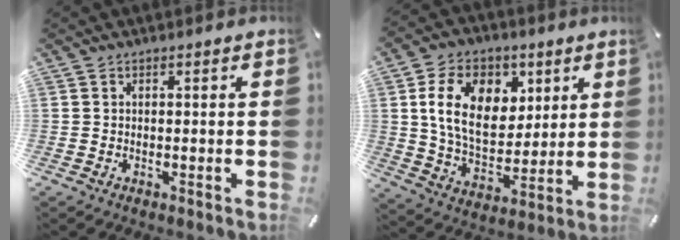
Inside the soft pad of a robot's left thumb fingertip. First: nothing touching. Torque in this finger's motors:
{"motor_torque": [0.90, 0.97, 1.70, -1.08, 0.50]}